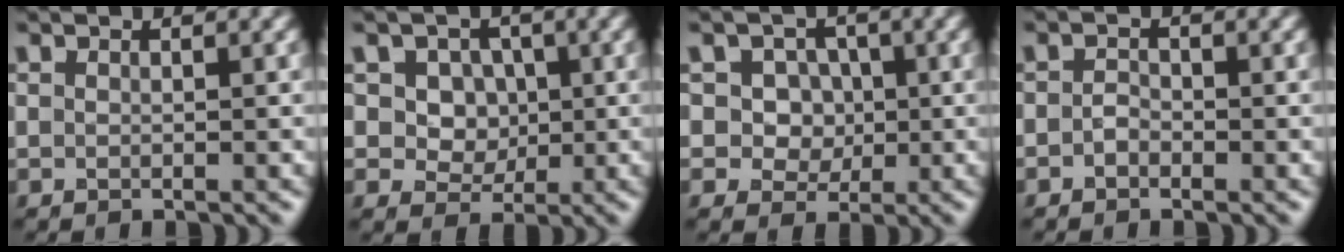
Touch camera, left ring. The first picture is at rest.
{"total": 6.1, "force": [2.1, 4.9, 2.8], "torque": [-0.048, 0.013, 0.022]}
{"total": 4.7, "force": [1.1, 4.0, 2.2], "torque": [-0.020, 0.017, 0.003]}
{"total": 1.0, "force": [-0.4, 0.7, 0.6], "torque": [-0.014, 0.001, -0.011]}